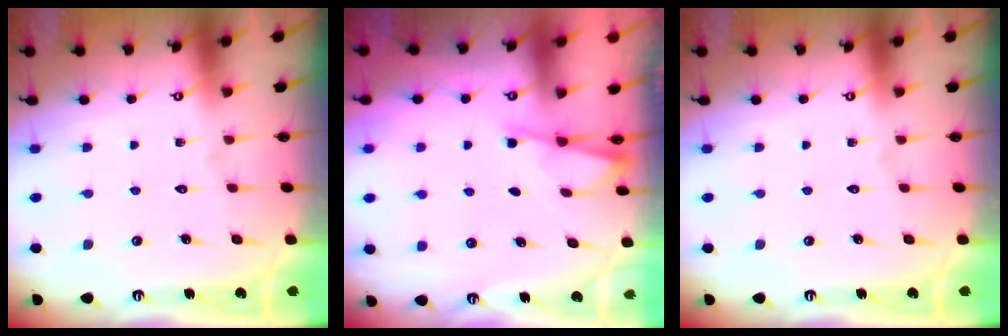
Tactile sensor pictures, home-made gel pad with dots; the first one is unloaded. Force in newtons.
{"total": 1.2, "press": 1.2, "slide": 0.3}
{"total": 0.0}